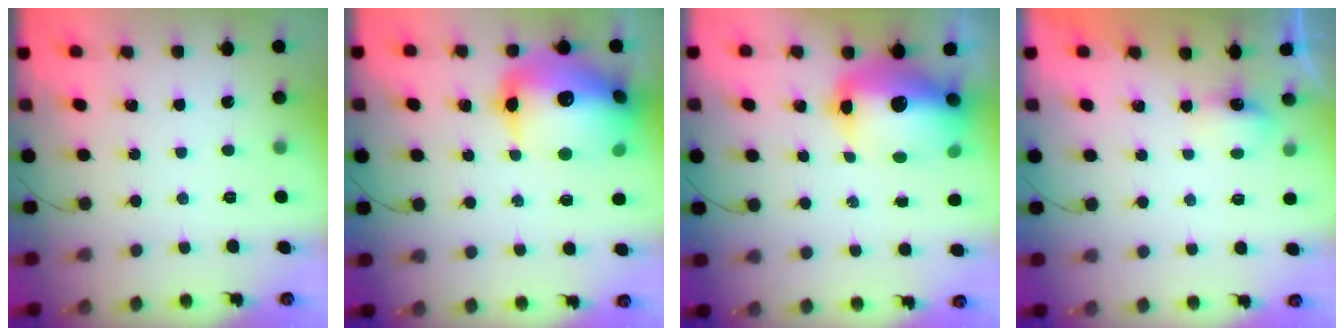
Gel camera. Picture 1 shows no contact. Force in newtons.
{"total": 24.9, "press": 24.4, "slide": 5.1}
{"total": 16.9, "press": 16.3, "slide": 4.3}
{"total": 3.7, "press": 3.5, "slide": 1.1}